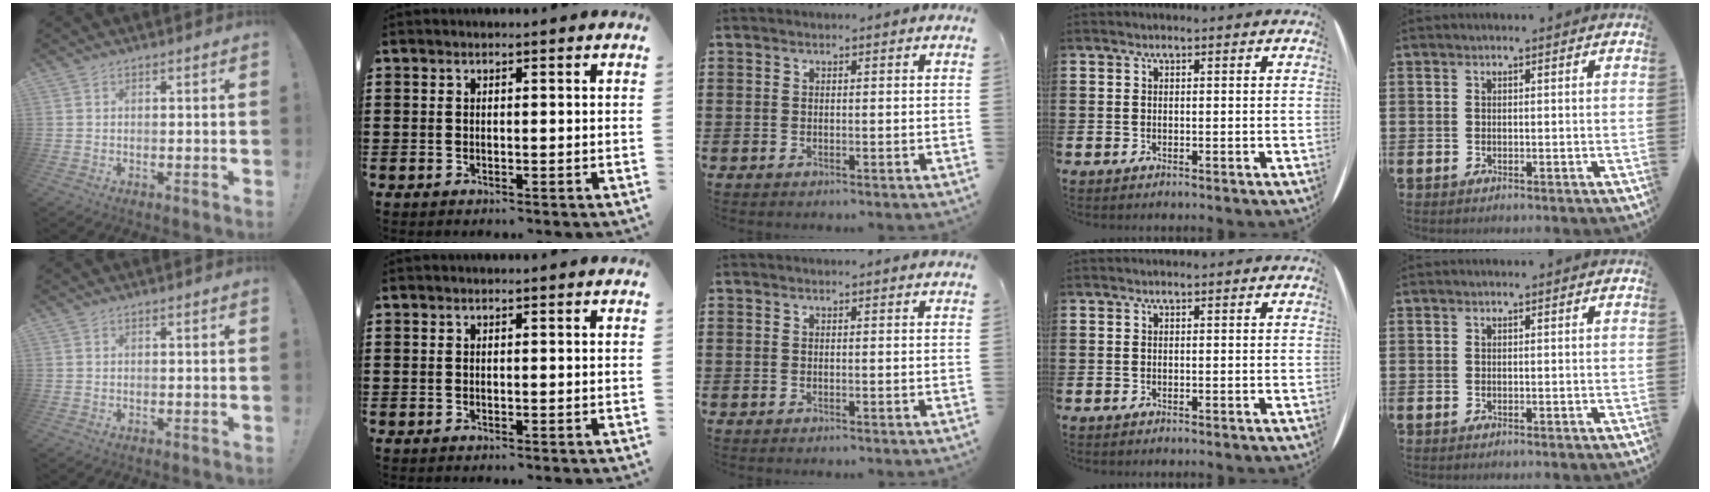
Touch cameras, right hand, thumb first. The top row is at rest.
{}